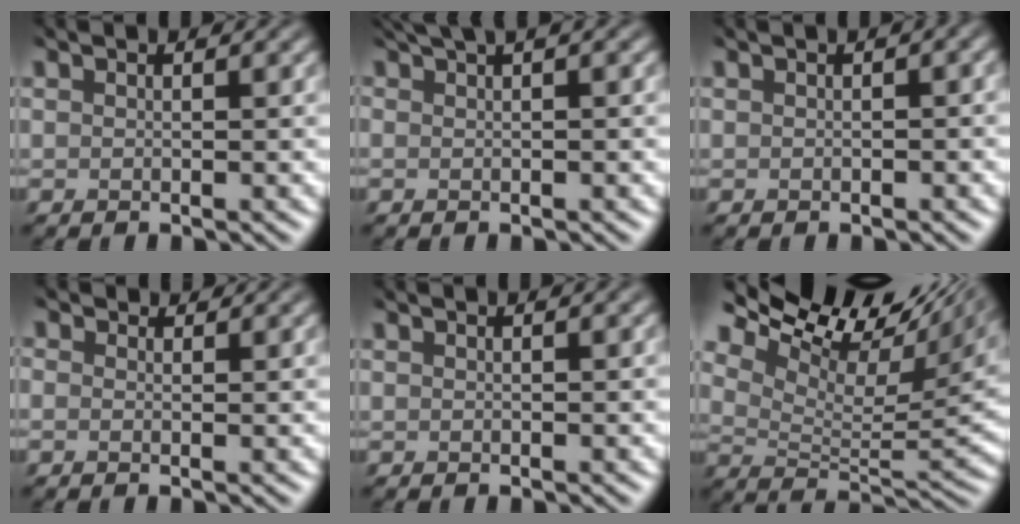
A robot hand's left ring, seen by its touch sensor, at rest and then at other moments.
{"total": 1.6, "force": [1.1, 0.2, 1.1], "torque": [-0.033, 0.001, 0.031]}
{"total": 2.1, "force": [0.9, 0.9, 1.7], "torque": [-0.038, 0.014, 0.013]}
{"total": 1.1, "force": [0.8, -0.2, -0.7], "torque": [-0.003, -0.007, 0.016]}
{"total": 0.8, "force": [0.5, 0.3, 0.6], "torque": [-0.009, 0.006, 0.001]}
{"total": 12.3, "force": [7.3, 5.3, 8.4], "torque": [-0.163, 0.041, 0.124]}